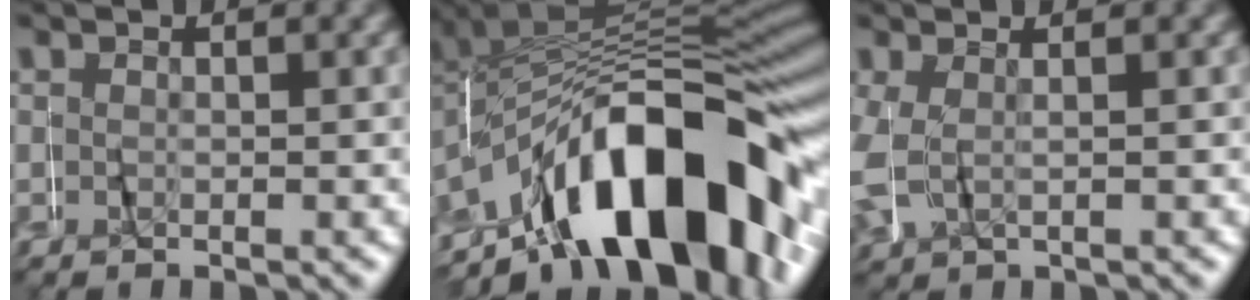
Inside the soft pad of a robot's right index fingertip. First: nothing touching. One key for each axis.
{"total": 17.5, "fx": -6.3, "fy": 9.5, "fz": 13.3, "tx": -0.228, "ty": -0.011, "tz": -0.083}
{"total": 3.6, "fx": 0.0, "fy": 3.0, "fz": 2.0, "tx": -0.072, "ty": -0.004, "tz": 0.006}